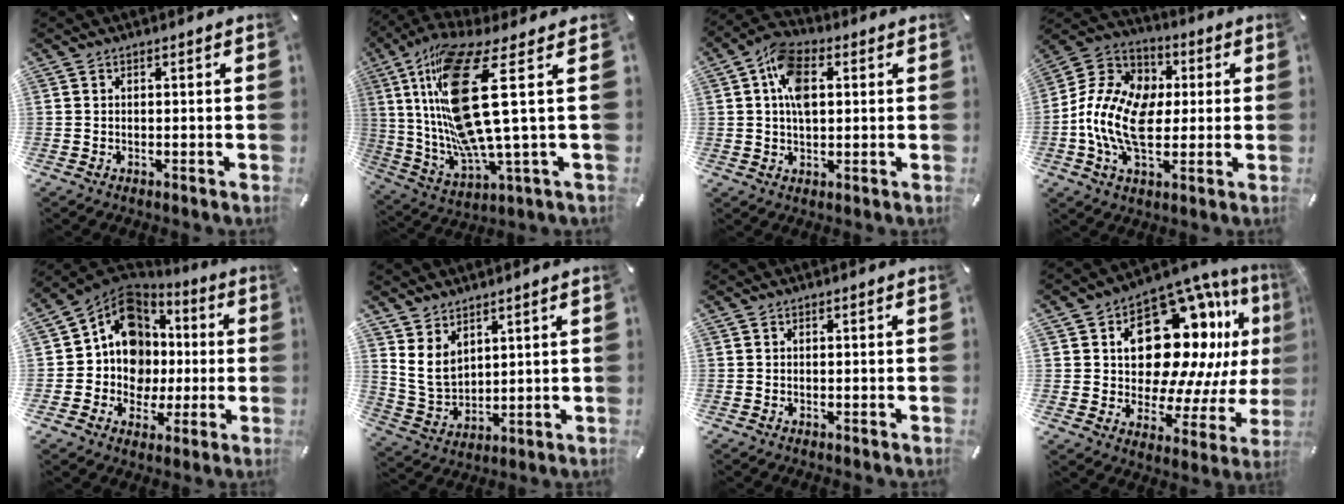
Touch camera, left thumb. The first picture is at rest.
{"total": 26.0, "force": [5.2, 7.0, 24.5], "torque": [-0.513, -0.046, 0.086]}
{"total": 9.7, "force": [1.9, 6.2, 7.3], "torque": [-0.140, 0.006, 0.033]}
{"total": 15.7, "force": [-1.7, 10.9, 11.2], "torque": [-0.253, 0.018, -0.029]}
{"total": 13.7, "force": [1.1, 12.5, 5.5], "torque": [-0.110, -0.024, 0.029]}
{"total": 7.4, "force": [4.0, 5.5, 2.9], "torque": [-0.088, -0.024, 0.073]}
{"total": 0.0}
{"total": 21.6, "force": [7.8, 13.4, 15.0], "torque": [-0.230, -0.059, 0.139]}